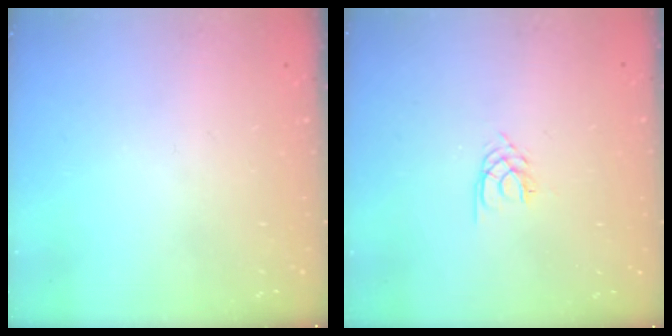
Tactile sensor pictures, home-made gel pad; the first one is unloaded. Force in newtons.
{"total": 2.1, "press": 2.0, "slide": 0.3}